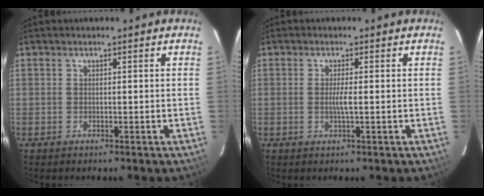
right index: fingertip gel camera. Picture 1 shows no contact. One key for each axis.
{"total": 2.0, "fx": -0.2, "fy": -0.2, "fz": 2.0, "tx": -0.036, "ty": -0.003, "tz": -0.007}